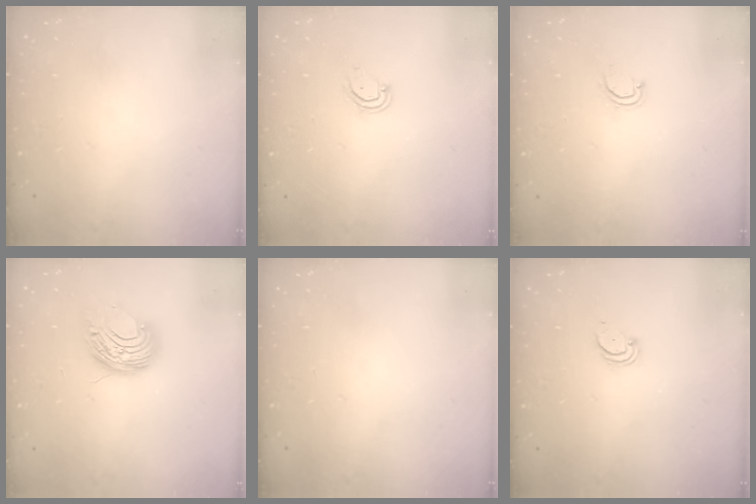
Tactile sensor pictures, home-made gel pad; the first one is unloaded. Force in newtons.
{"total": 3.7, "press": 3.7, "slide": 0.3}
{"total": 3.1, "press": 3.1, "slide": 0.2}
{"total": 9.0, "press": 9.0, "slide": 0.5}
{"total": 0.0}
{"total": 2.0, "press": 2.0, "slide": 0.2}